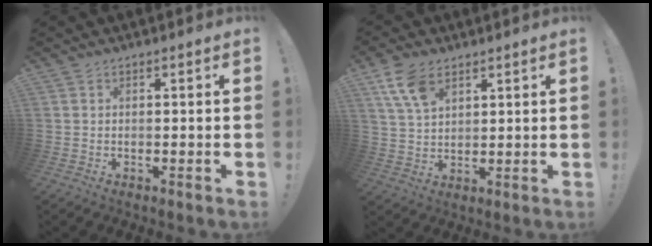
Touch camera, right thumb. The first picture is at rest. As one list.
[{"total": 8.8, "force": [4.8, 5.0, 5.4], "torque": [-0.113, -0.011, 0.095]}]